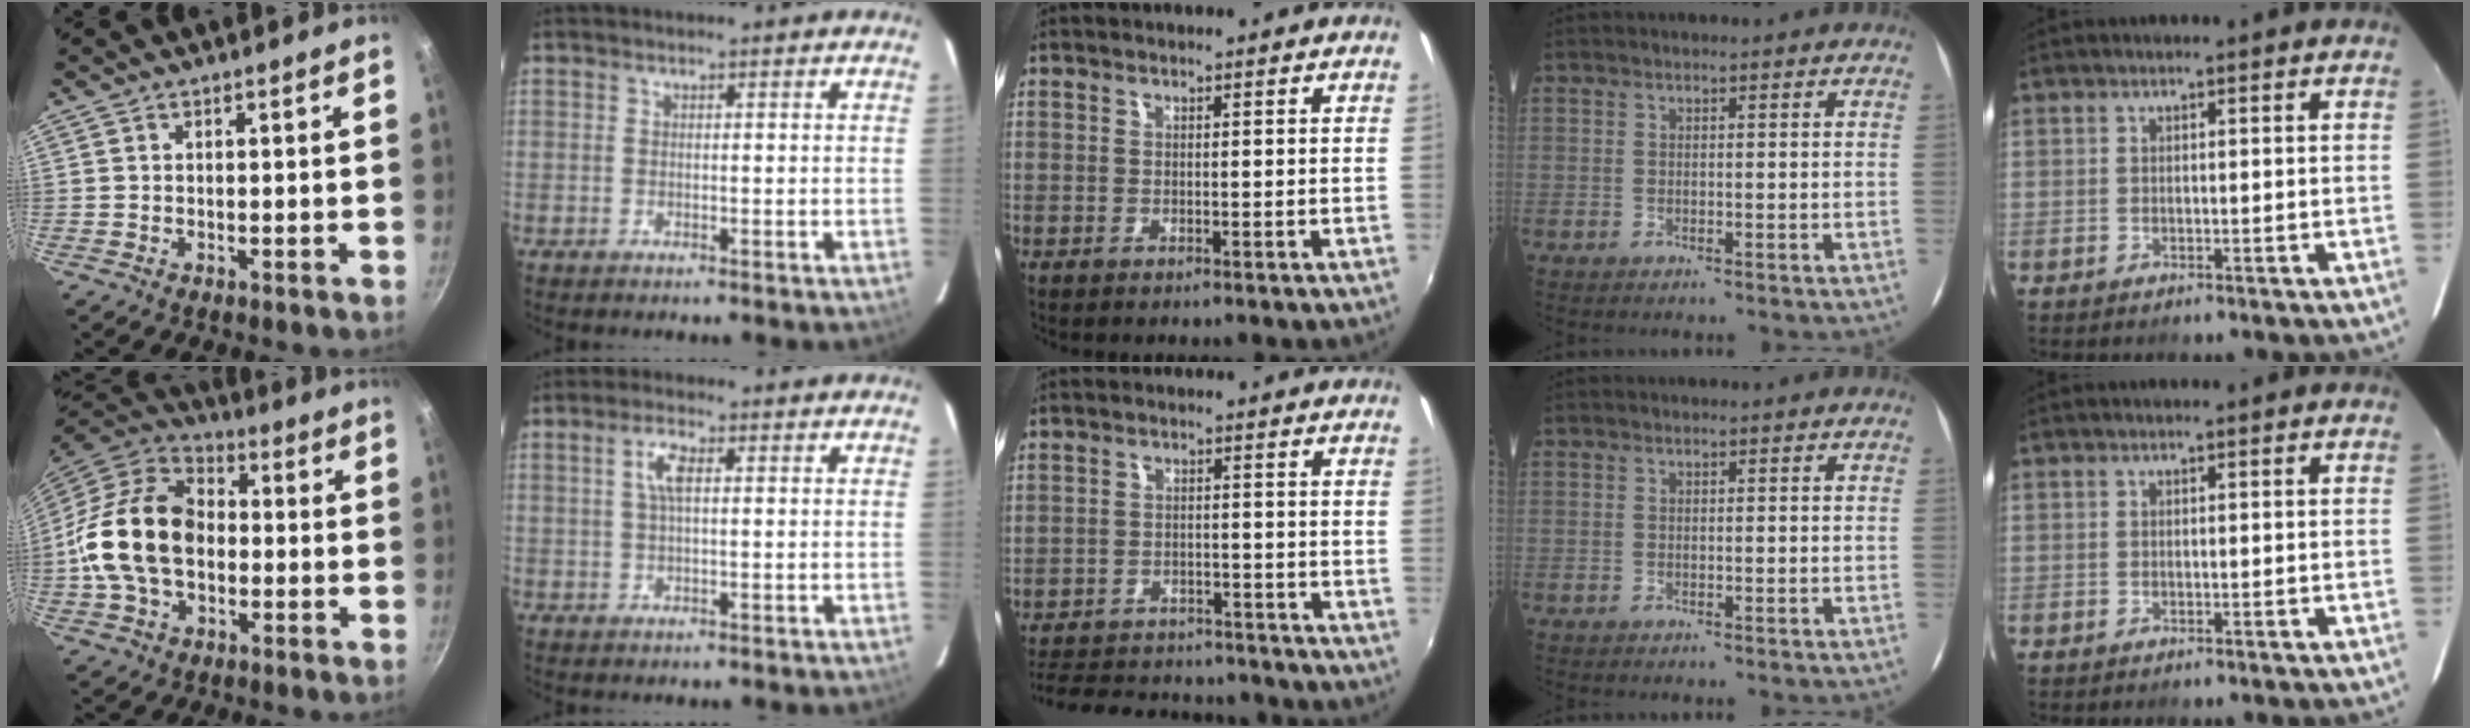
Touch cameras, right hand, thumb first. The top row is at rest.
{"thumb": {"total": 18.9, "force": [-1.5, 13.2, 13.5], "torque": [-0.225, 0.034, -0.038]}, "index": {"total": 3.6, "force": [0.8, 1.2, 3.3], "torque": [-0.067, 0.008, 0.017]}, "middle": {"total": 17.9, "force": [-15.2, 6.9, 6.3], "torque": [-0.152, 0.027, -0.200]}}